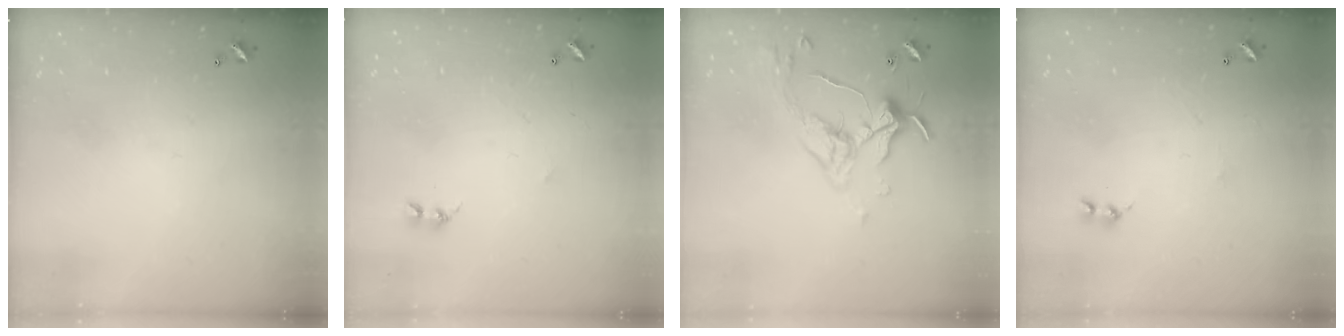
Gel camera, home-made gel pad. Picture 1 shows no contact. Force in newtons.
{"total": 2.8, "press": 2.7, "slide": 0.4}
{"total": 5.7, "press": 5.7, "slide": 1.0}
{"total": 0.0}